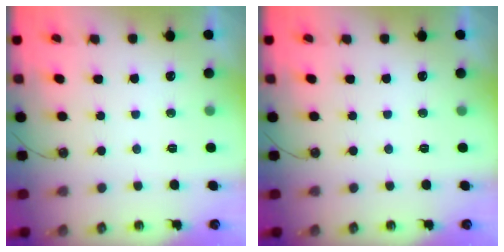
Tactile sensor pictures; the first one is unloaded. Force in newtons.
{"total": 0.0}